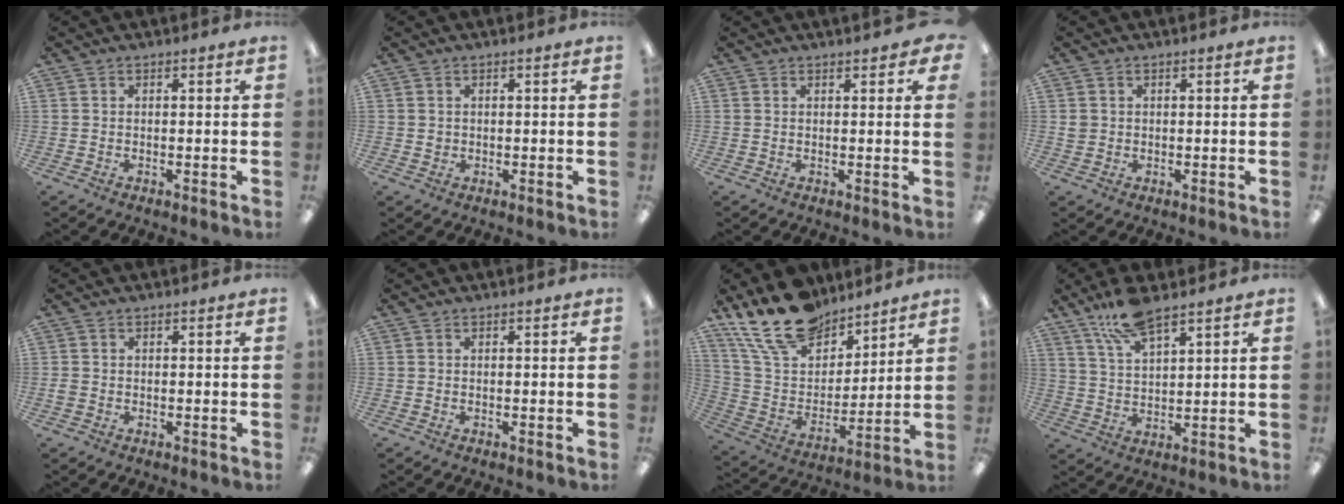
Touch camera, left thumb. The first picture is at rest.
{"total": 1.0, "force": [0.4, 0.9, 0.4], "torque": [-0.008, 0.005, 0.005]}
{"total": 1.9, "force": [1.6, 0.3, 1.1], "torque": [-0.016, -0.002, 0.026]}
{"total": 1.5, "force": [0.3, 1.4, 0.5], "torque": [-0.012, 0.003, 0.005]}
{"total": 1.2, "force": [-0.2, 0.9, 0.7], "torque": [-0.011, 0.004, -0.004]}
{"total": 0.0}
{"total": 20.5, "force": [15.1, 10.7, 8.6], "torque": [-0.175, -0.083, 0.280]}
{"total": 10.5, "force": [7.9, 3.2, 6.1], "torque": [-0.120, -0.030, 0.143]}